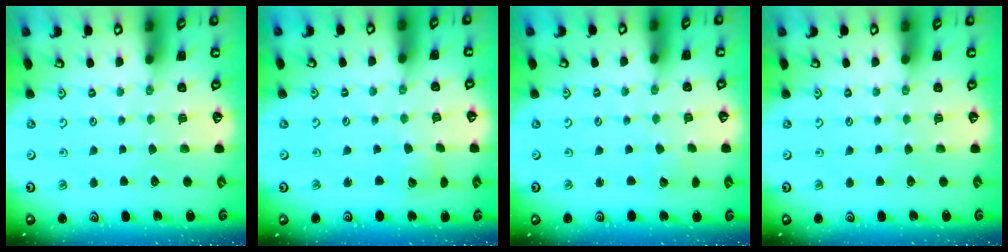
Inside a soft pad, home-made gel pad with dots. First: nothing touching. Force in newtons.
{"total": 2.6, "press": 2.6, "slide": 0.4}
{"total": 1.4, "press": 1.4, "slide": 0.1}
{"total": 0.0}